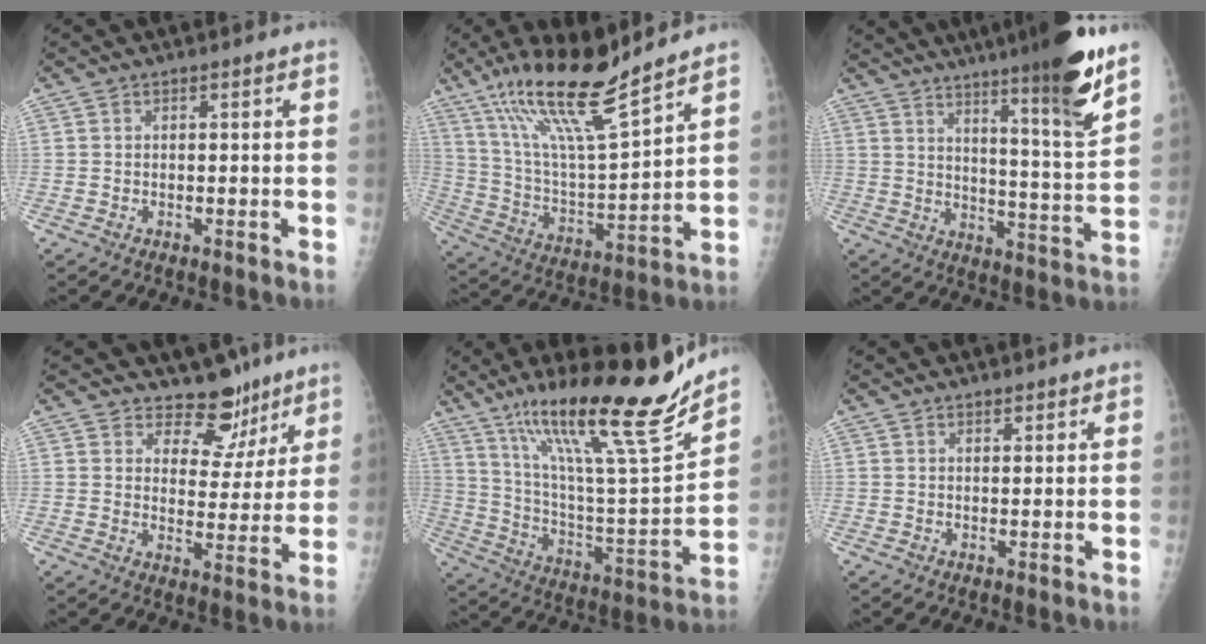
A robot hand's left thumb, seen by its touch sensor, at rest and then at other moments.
{"total": 18.2, "force": [13.6, 2.3, 11.9], "torque": [-0.202, -0.071, 0.259]}
{"total": 17.9, "force": [12.0, 1.1, 13.3], "torque": [-0.175, -0.070, 0.178]}
{"total": 8.9, "force": [7.2, 5.0, 1.4], "torque": [0.020, -0.053, 0.105]}
{"total": 25.9, "force": [18.4, 3.5, 17.9], "torque": [-0.273, -0.079, 0.318]}
{"total": 1.3, "force": [1.1, 0.6, 0.3], "torque": [0.002, -0.007, 0.015]}